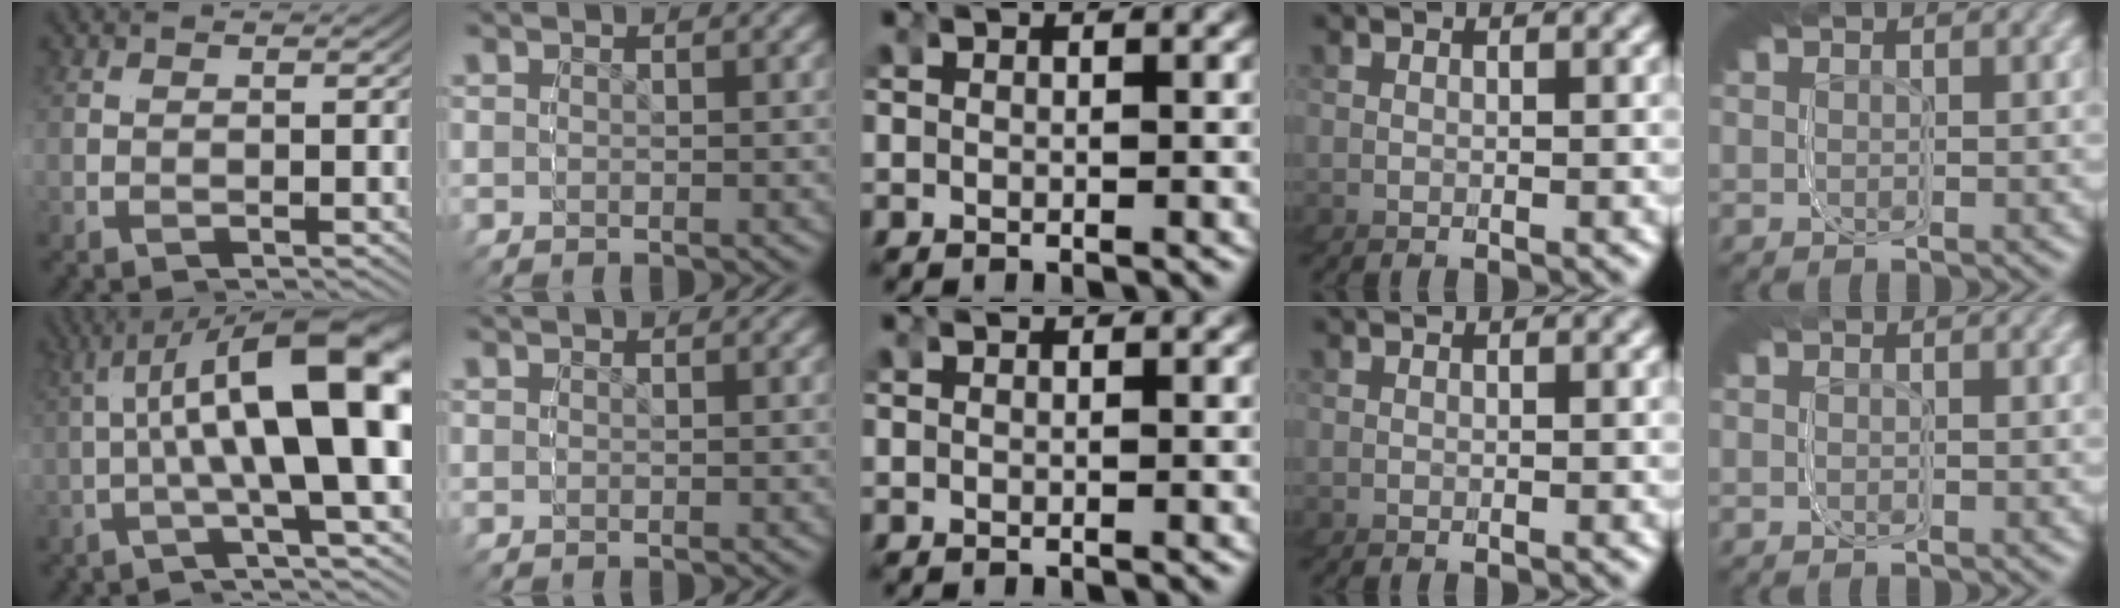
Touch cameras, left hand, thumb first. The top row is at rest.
{"thumb": {"total": 14.3, "force": [0.9, 2.6, 14.1], "torque": [-0.180, 0.051, -0.017]}, "little": {"total": 0.9, "force": [-0.4, -0.4, -0.7], "torque": [0.013, -0.002, -0.003]}}